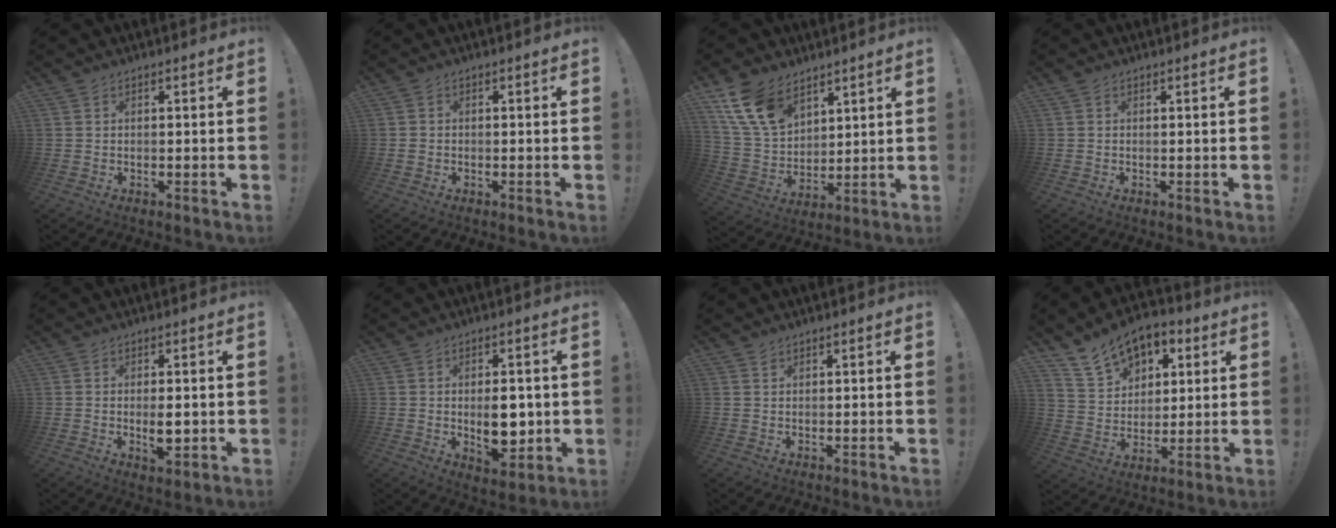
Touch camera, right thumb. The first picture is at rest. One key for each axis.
{"total": 0.8, "fx": -0.3, "fy": 0.7, "fz": 0.3, "tx": -0.004, "ty": 0.003, "tz": -0.005}
{"total": 14.3, "fx": 8.8, "fy": 8.7, "fz": 7.1, "tx": -0.149, "ty": -0.038, "tz": 0.173}
{"total": 0.0}
{"total": 5.2, "fx": -0.5, "fy": 2.1, "fz": 4.7, "tx": -0.067, "ty": -0.006, "tz": -0.009}
{"total": 10.1, "fx": -0.4, "fy": 5.9, "fz": 8.2, "tx": -0.109, "ty": -0.005, "tz": -0.002}
{"total": 1.0, "fx": 0.9, "fy": 0.6, "fz": 0.0, "tx": 0.006, "ty": -0.003, "tz": 0.016}
{"total": 14.1, "fx": 8.6, "fy": 9.6, "fz": 5.6, "tx": -0.086, "ty": -0.050, "tz": 0.165}